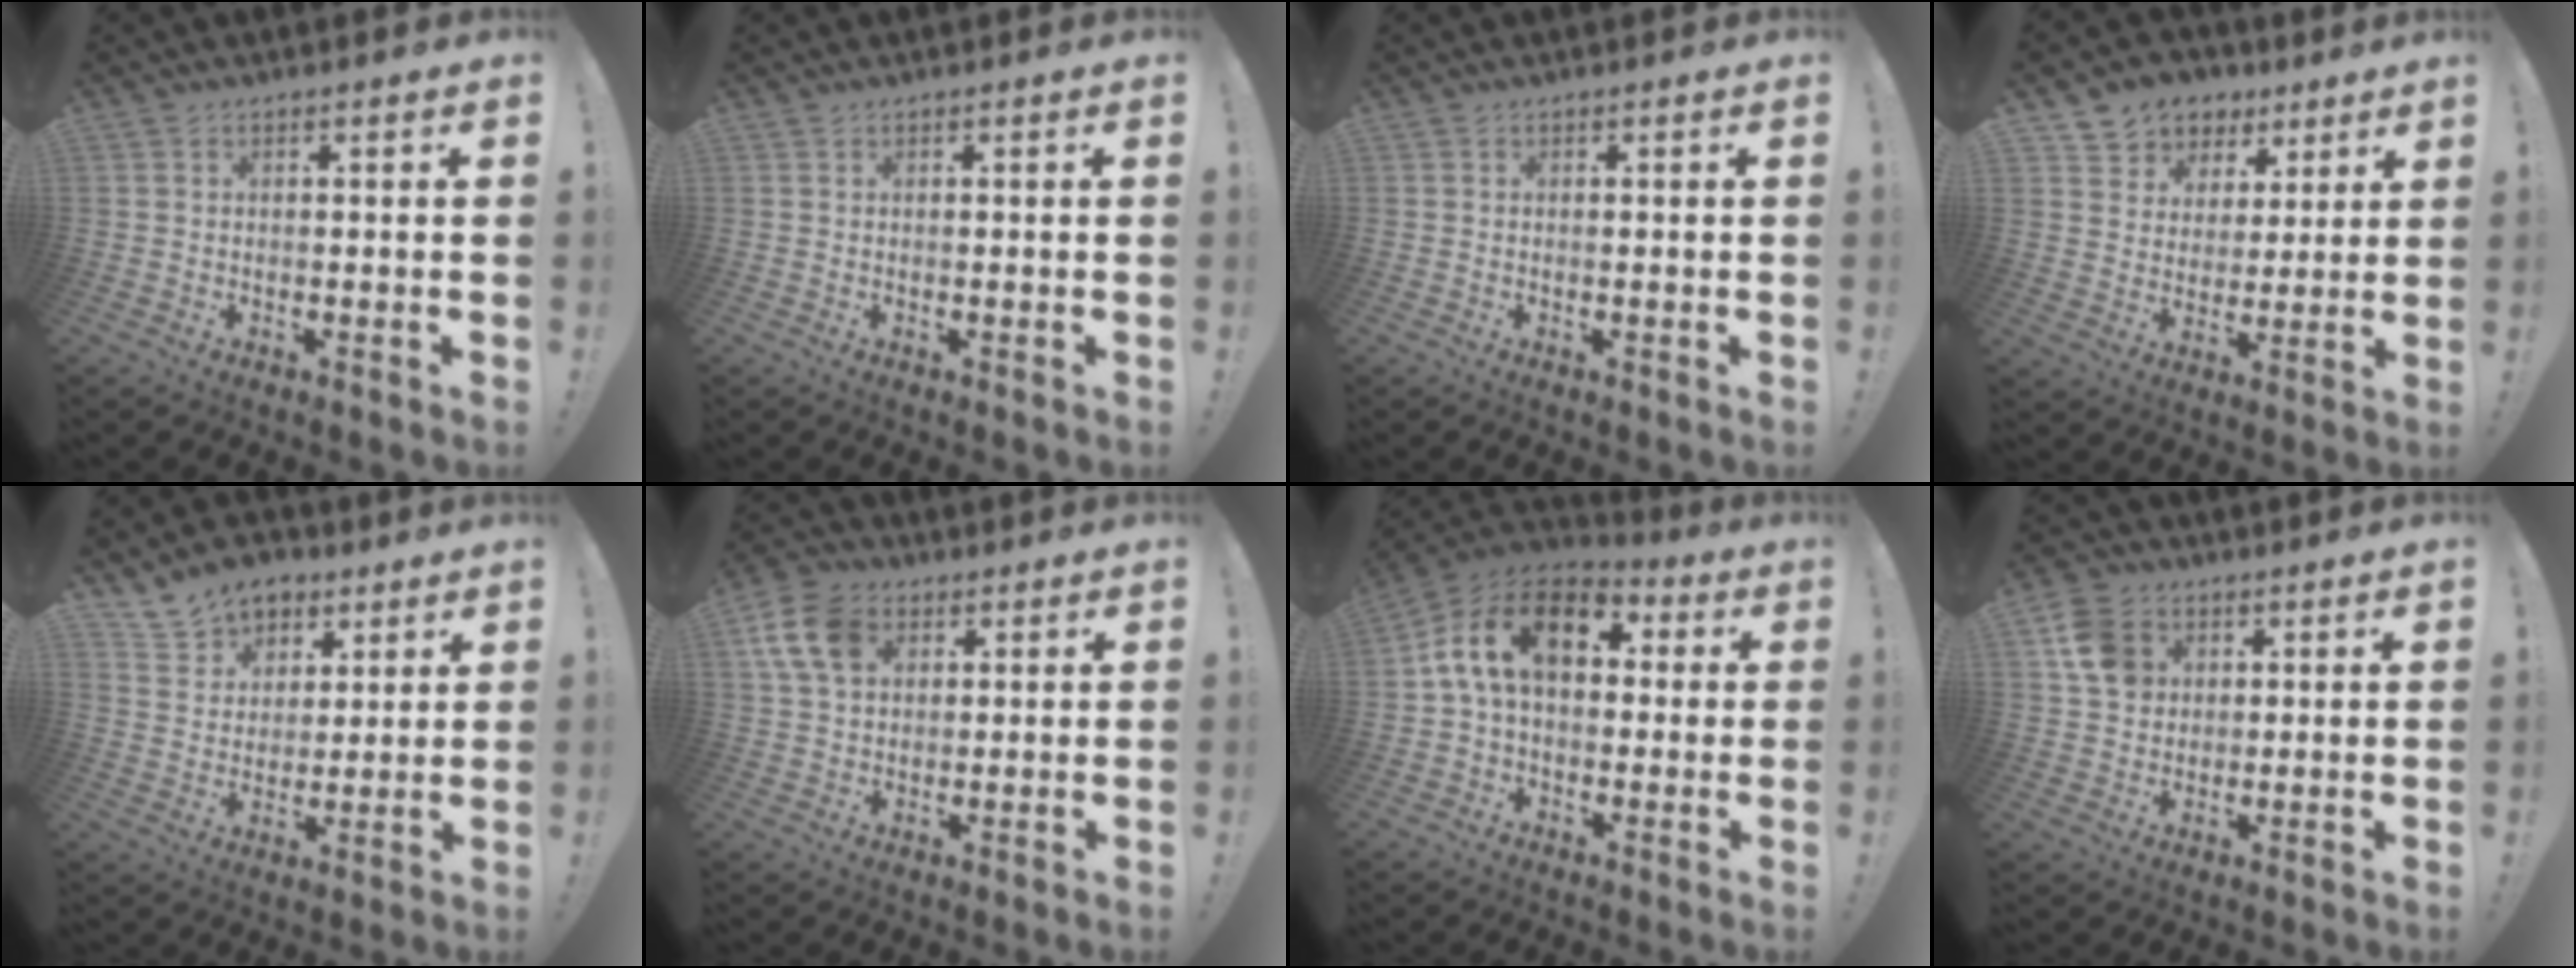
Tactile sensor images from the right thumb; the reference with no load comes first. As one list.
[{"total": 0.0}, {"total": 0.0}, {"total": 8.2, "force": [4.3, 7.0, 1.1], "torque": [-0.015, -0.036, 0.088]}, {"total": 11.2, "force": [7.0, 8.2, 3.0], "torque": [-0.048, -0.043, 0.139]}, {"total": 11.6, "force": [4.2, 8.1, 7.1], "torque": [-0.132, -0.003, 0.083]}, {"total": 16.3, "force": [4.2, 9.9, 12.2], "torque": [-0.203, 0.011, 0.074]}, {"total": 9.8, "force": [3.6, 8.1, 4.2], "torque": [-0.055, -0.006, 0.074]}]